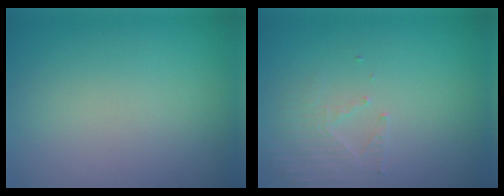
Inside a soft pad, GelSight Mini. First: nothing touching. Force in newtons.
{"total": 2.0, "press": 1.9, "slide": 0.3}